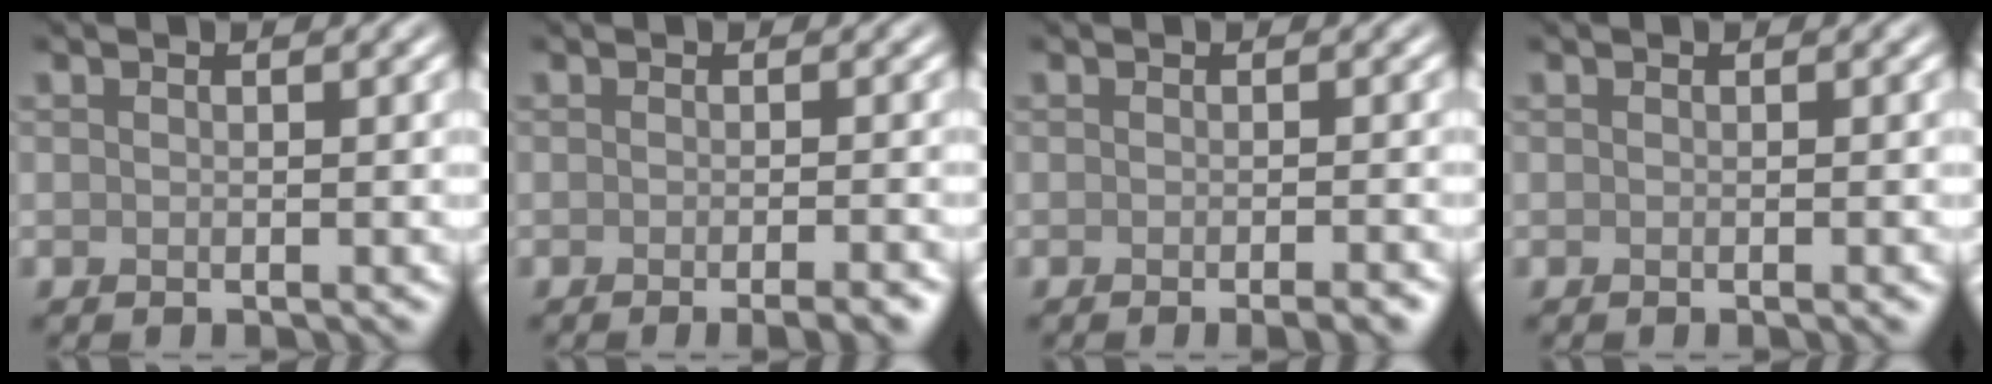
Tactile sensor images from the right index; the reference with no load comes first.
{"total": 3.1, "force": [-1.7, 0.9, 2.5], "torque": [-0.013, 0.003, -0.020]}
{"total": 2.4, "force": [-1.3, 0.6, 1.9], "torque": [-0.013, 0.000, -0.017]}
{"total": 1.0, "force": [-0.2, 0.3, 0.9], "torque": [-0.005, 0.000, -0.005]}